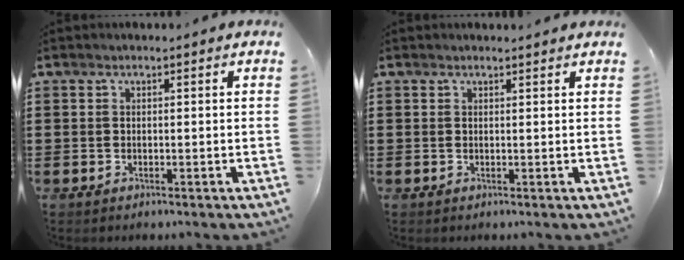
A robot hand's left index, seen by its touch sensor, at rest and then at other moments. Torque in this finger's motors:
{"motor_torque": [2.14, 0.00, -0.32, -0.06]}